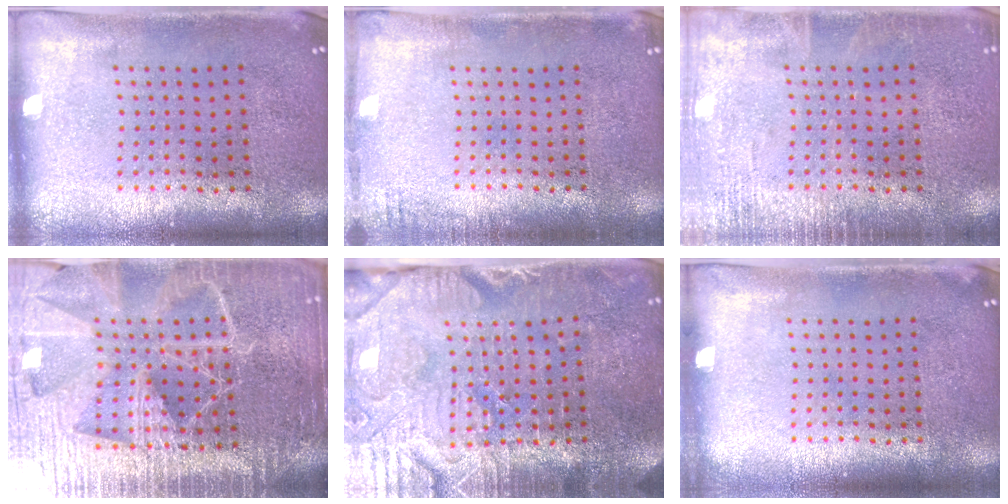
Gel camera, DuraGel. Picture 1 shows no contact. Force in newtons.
{"total": 1.3, "press": 1.3, "slide": 0.1}
{"total": 2.2, "press": 2.2, "slide": 0.3}
{"total": 6.1, "press": 5.3, "slide": 3.0}
{"total": 4.0, "press": 3.9, "slide": 1.0}
{"total": 0.0}